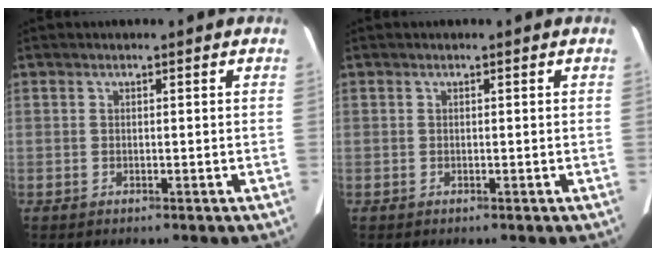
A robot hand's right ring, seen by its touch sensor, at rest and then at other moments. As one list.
[{"total": 0.0}]